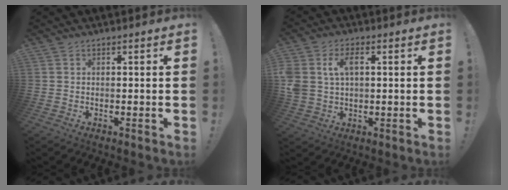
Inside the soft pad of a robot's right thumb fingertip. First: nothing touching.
{"total": 7.5, "force": [1.8, 5.1, 5.2], "torque": [-0.100, 0.002, 0.030]}